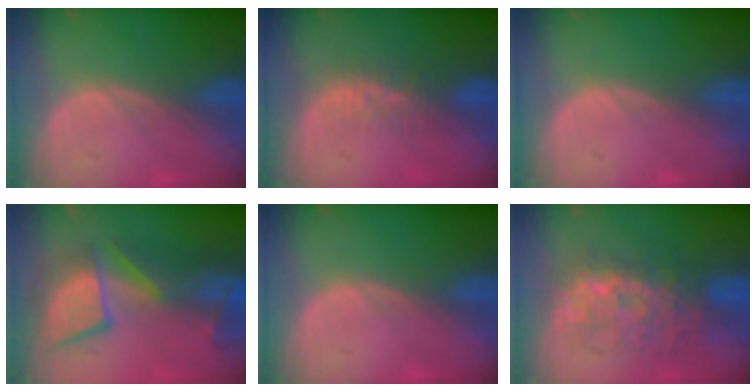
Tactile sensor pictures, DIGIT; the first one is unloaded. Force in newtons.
{"total": 4.3, "press": 3.6, "slide": 2.3}
{"total": 0.0}
{"total": 11.0, "press": 10.3, "slide": 3.8}
{"total": 0.0}
{"total": 8.7, "press": 8.7, "slide": 0.3}